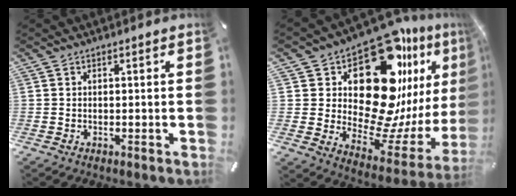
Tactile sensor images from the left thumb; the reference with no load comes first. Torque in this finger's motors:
{"motor_torque": [1.98, 2.51, 1.51, -1.26, 0.47]}